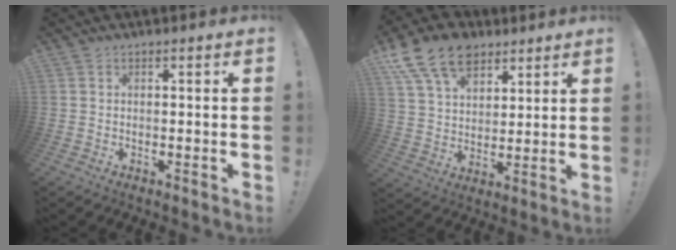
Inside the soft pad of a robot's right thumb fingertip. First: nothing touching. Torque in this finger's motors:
{"motor_torque": [0.03, 0.50, 0.70, 0.44, 0.09]}